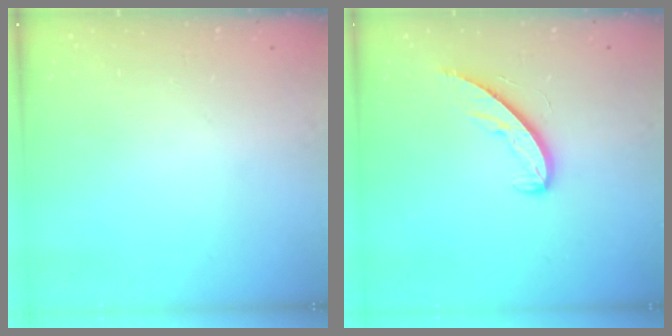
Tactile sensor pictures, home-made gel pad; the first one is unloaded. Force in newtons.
{"total": 8.0, "press": 7.9, "slide": 0.9}